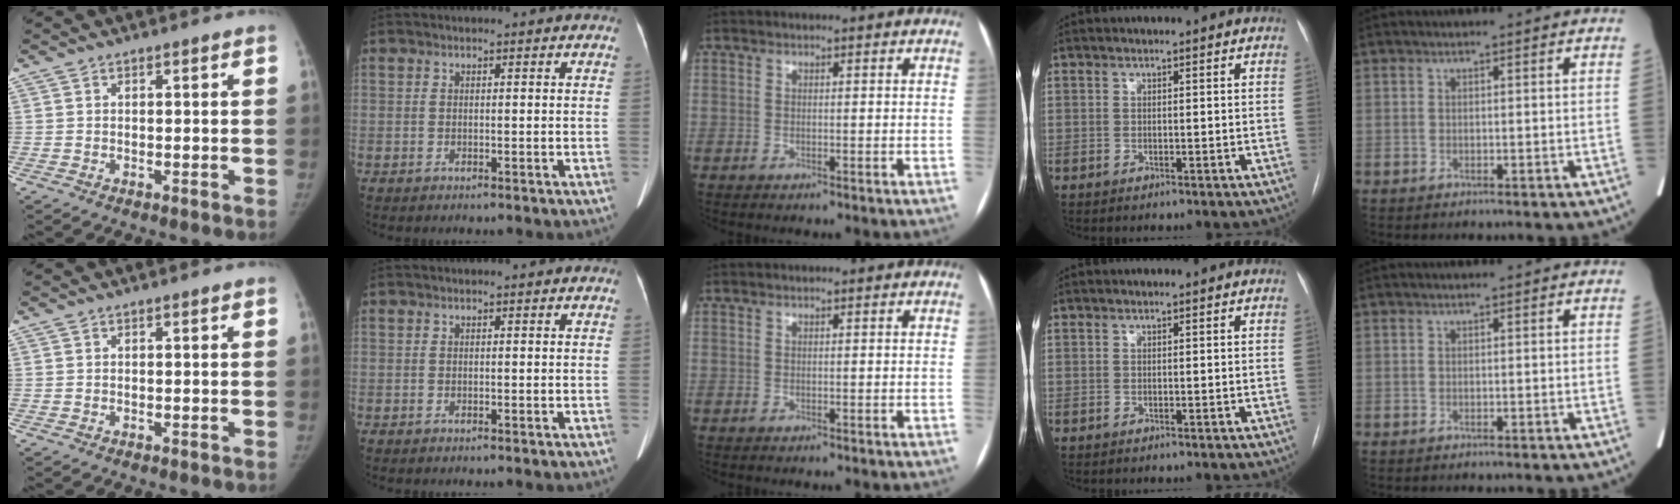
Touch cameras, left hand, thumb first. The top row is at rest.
{}